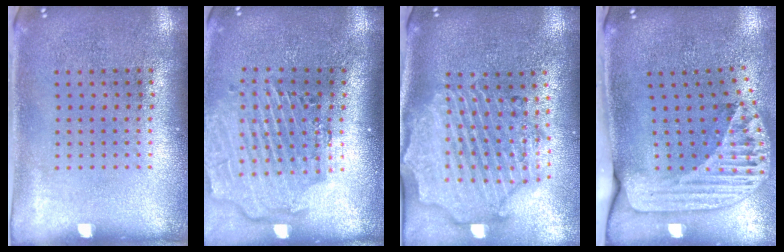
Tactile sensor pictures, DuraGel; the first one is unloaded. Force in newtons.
{"total": 2.8, "press": 2.3, "slide": 1.6}
{"total": 3.0, "press": 2.6, "slide": 1.5}
{"total": 2.5, "press": 1.8, "slide": 1.8}